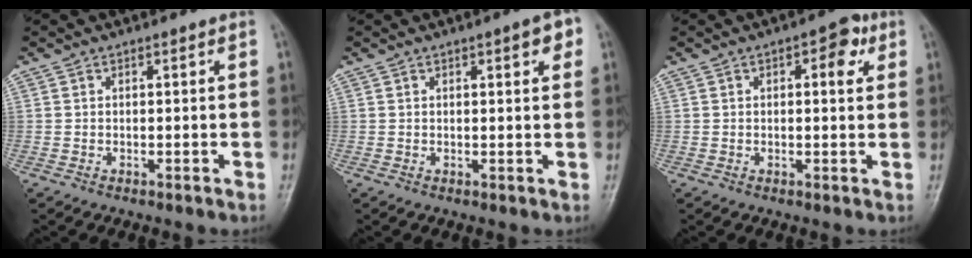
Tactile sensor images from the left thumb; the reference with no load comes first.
{"total": 3.5, "force": [1.6, 1.1, 3.0], "torque": [-0.030, -0.001, 0.016]}
{"total": 4.7, "force": [1.7, 2.2, 3.7], "torque": [-0.032, 0.001, 0.014]}